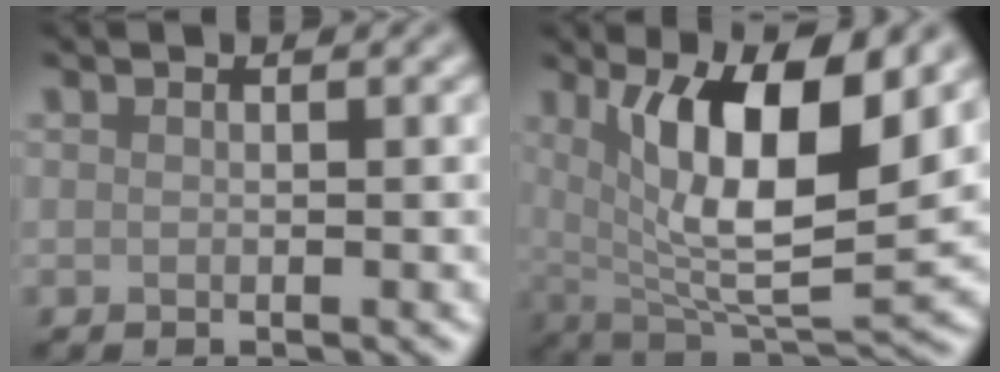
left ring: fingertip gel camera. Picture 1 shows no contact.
{"total": 10.1, "force": [3.1, 3.4, 9.0], "torque": [-0.155, -0.015, 0.060]}